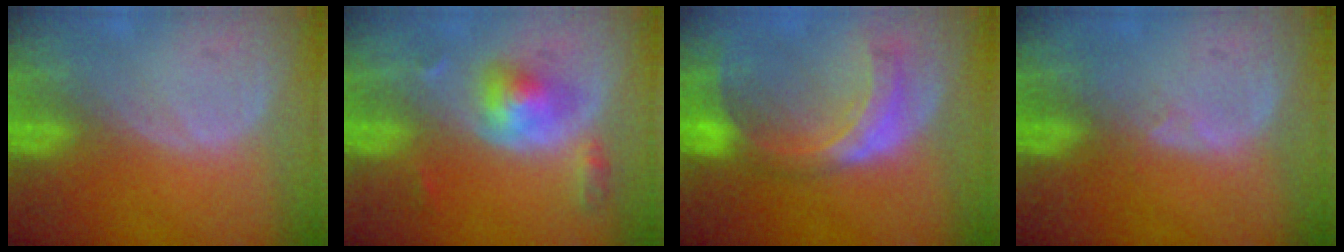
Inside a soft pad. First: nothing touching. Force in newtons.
{"total": 5.1, "press": 4.8, "slide": 1.6}
{"total": 8.2, "press": 7.2, "slide": 3.8}
{"total": 0.9, "press": 0.9, "slide": 0.3}